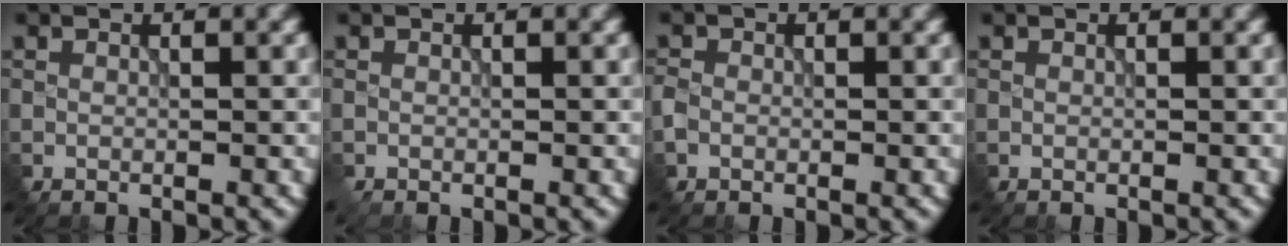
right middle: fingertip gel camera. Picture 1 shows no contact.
{"total": 0.7, "force": [-0.5, 0.3, 0.4], "torque": [0.003, 0.004, -0.008]}
{"total": 1.1, "force": [-0.7, 0.8, 0.2], "torque": [-0.015, 0.002, -0.022]}
{"total": 0.0}